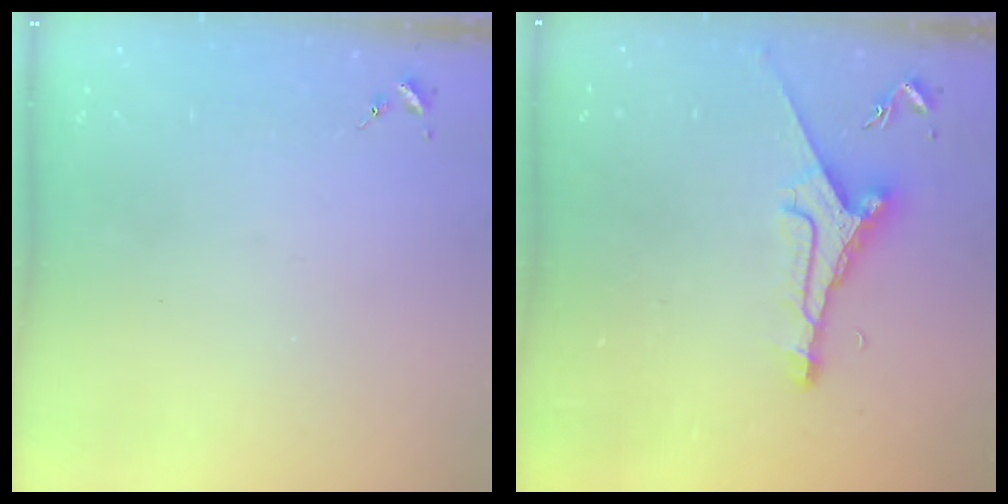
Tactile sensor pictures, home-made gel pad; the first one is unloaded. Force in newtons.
{"total": 9.1, "press": 9.1, "slide": 0.8}